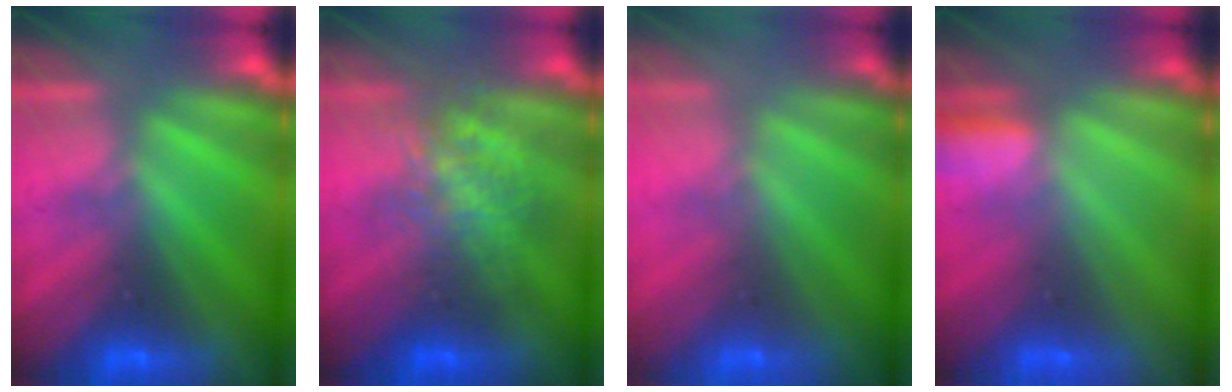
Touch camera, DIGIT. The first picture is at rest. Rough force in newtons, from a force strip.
{"total": 2.3}
{"total": 7.0}
{"total": 2.9}